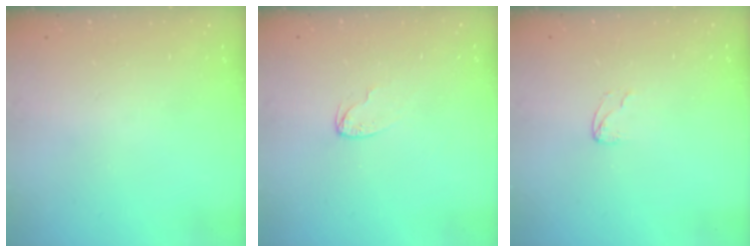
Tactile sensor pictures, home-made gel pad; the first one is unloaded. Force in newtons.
{"total": 3.9, "press": 3.9, "slide": 0.3}
{"total": 3.6, "press": 3.6, "slide": 0.3}